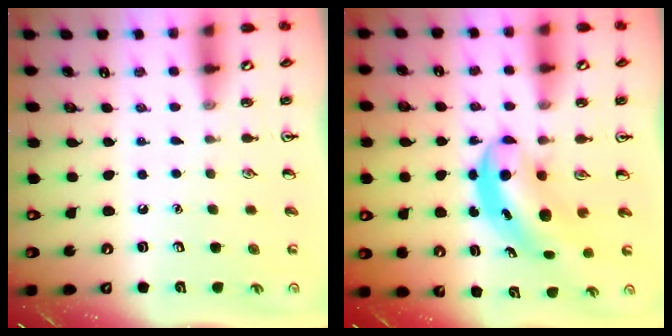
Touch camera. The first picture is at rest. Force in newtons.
{"total": 5.0, "press": 4.8, "slide": 1.3}